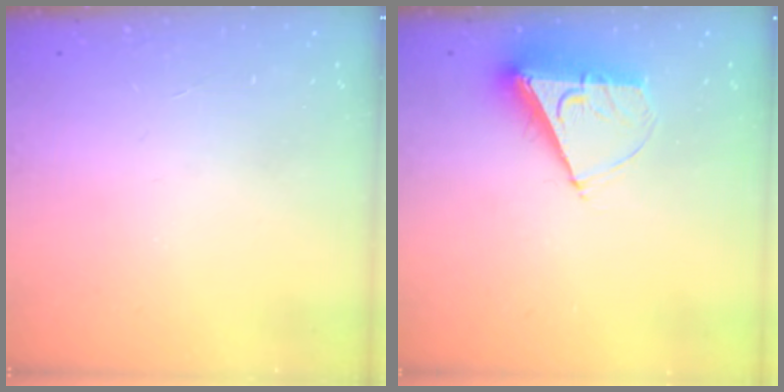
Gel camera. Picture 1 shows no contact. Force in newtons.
{"total": 8.4, "press": 8.4, "slide": 0.5}